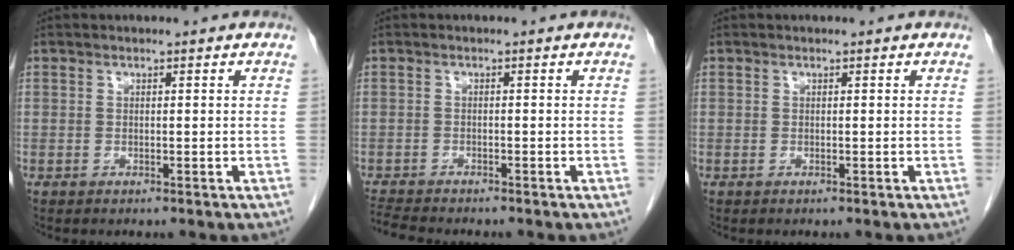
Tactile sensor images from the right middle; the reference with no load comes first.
{"total": 4.3, "force": [-4.1, 0.3, 1.2], "torque": [-0.027, -0.016, -0.072]}
{"total": 0.0}